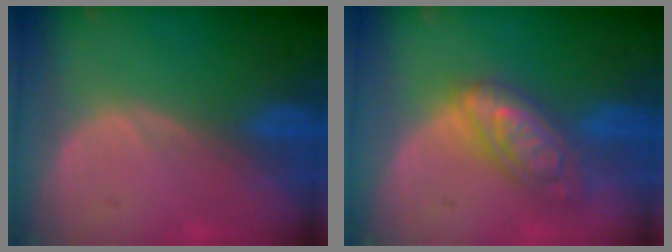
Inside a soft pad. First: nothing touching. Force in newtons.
{"total": 7.5, "press": 7.5, "slide": 0.4}